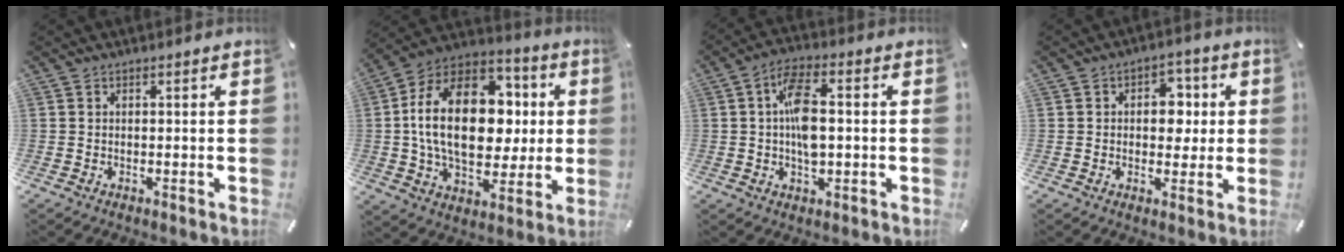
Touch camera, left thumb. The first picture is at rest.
{"total": 24.7, "force": [1.8, 16.4, 18.5], "torque": [-0.351, 0.009, 0.034]}
{"total": 8.8, "force": [0.2, 4.4, 7.7], "torque": [-0.150, 0.006, -0.001]}
{"total": 7.1, "force": [0.6, 5.4, 4.5], "torque": [-0.047, -0.001, 0.002]}